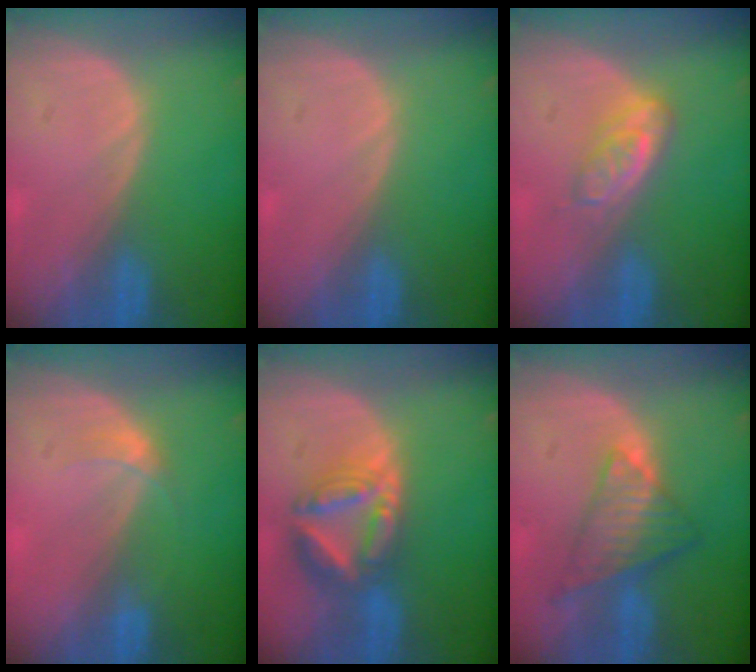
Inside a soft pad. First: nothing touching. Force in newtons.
{"total": 0.0}
{"total": 4.9, "press": 4.3, "slide": 2.4}
{"total": 1.7, "press": 1.7, "slide": 0.2}
{"total": 8.2, "press": 7.1, "slide": 4.0}
{"total": 7.5, "press": 6.5, "slide": 3.8}